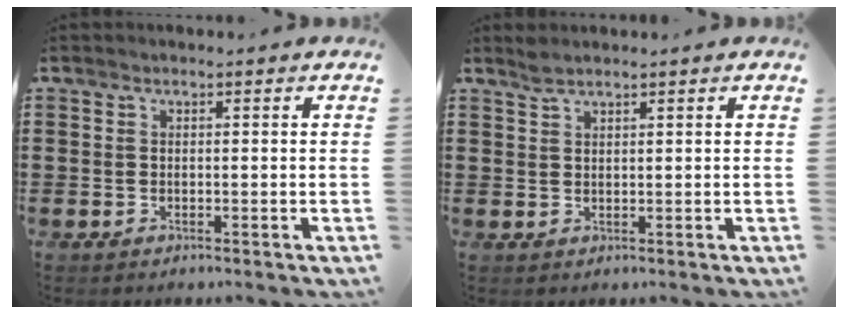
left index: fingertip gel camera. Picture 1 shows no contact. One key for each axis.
{"total": 1.6, "fx": 1.4, "fy": 0.2, "fz": 0.7, "tx": -0.016, "ty": 0.001, "tz": 0.026}